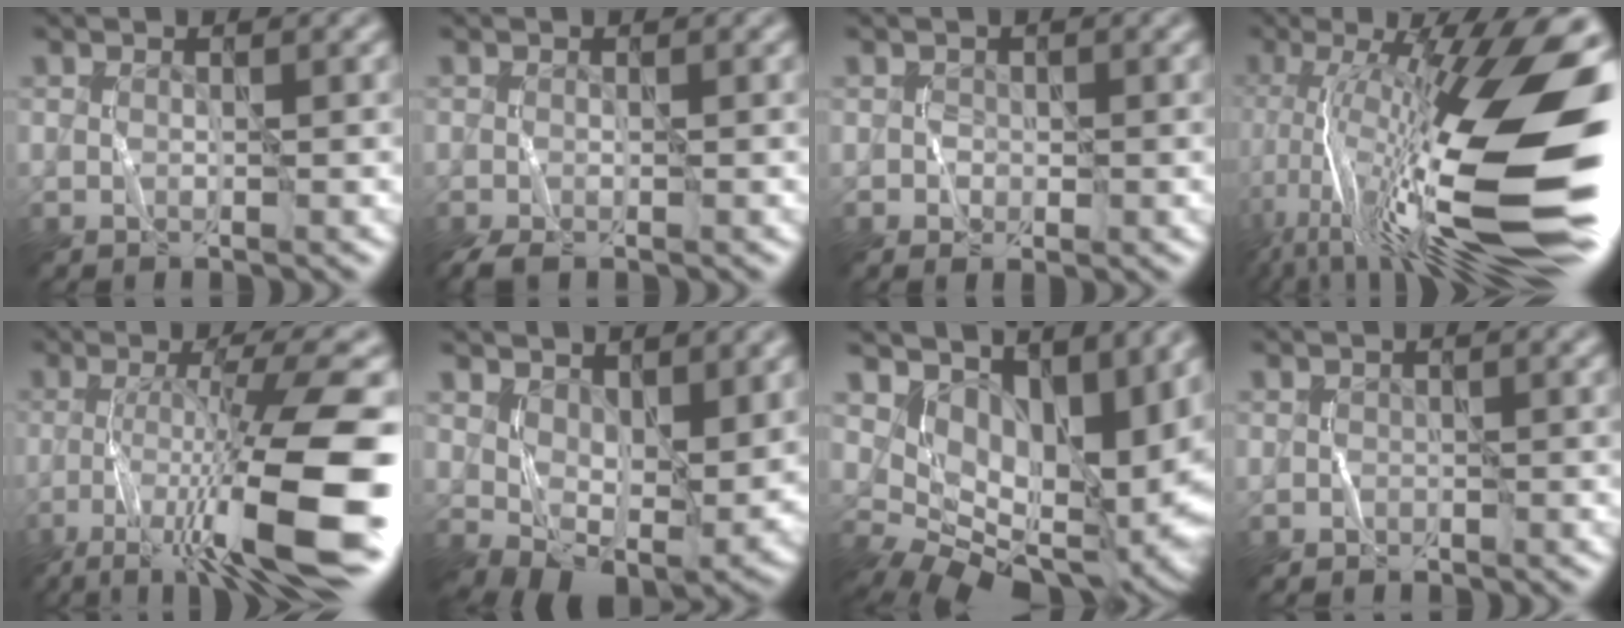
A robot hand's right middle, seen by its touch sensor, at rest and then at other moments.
{"total": 1.0, "force": [-0.6, 0.2, 0.8], "torque": [-0.027, -0.001, -0.009]}
{"total": 1.1, "force": [-0.3, 0.9, 0.6], "torque": [-0.010, -0.002, 0.001]}
{"total": 18.6, "force": [-2.0, 4.7, 17.9], "torque": [-0.321, 0.013, -0.034]}
{"total": 11.7, "force": [-5.0, 1.9, 10.4], "torque": [-0.160, 0.009, -0.080]}
{"total": 8.1, "force": [1.0, 4.7, 6.5], "torque": [-0.116, -0.018, 0.032]}
{"total": 11.4, "force": [3.4, 6.8, 8.5], "torque": [-0.141, -0.019, 0.081]}
{"total": 0.9, "force": [-0.5, -0.2, -0.7], "torque": [0.013, 0.003, -0.005]}